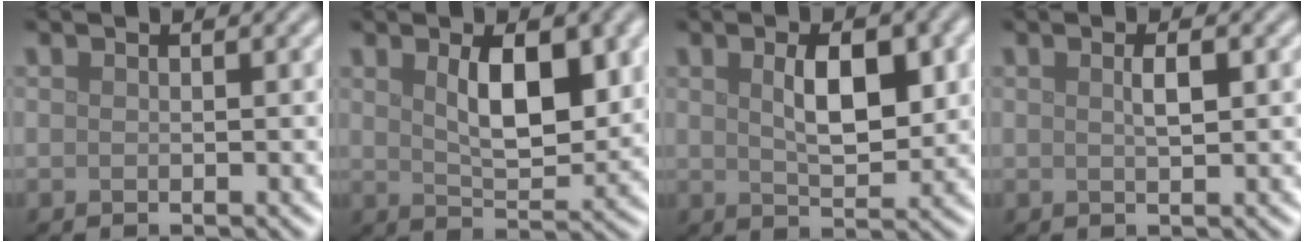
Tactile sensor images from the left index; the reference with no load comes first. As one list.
[{"total": 6.2, "force": [1.9, 2.6, 5.4], "torque": [-0.089, -0.003, 0.036]}, {"total": 5.0, "force": [1.2, 2.1, 4.3], "torque": [-0.076, 0.001, 0.024]}, {"total": 1.4, "force": [0.4, 0.3, 1.3], "torque": [-0.024, 0.003, 0.005]}]